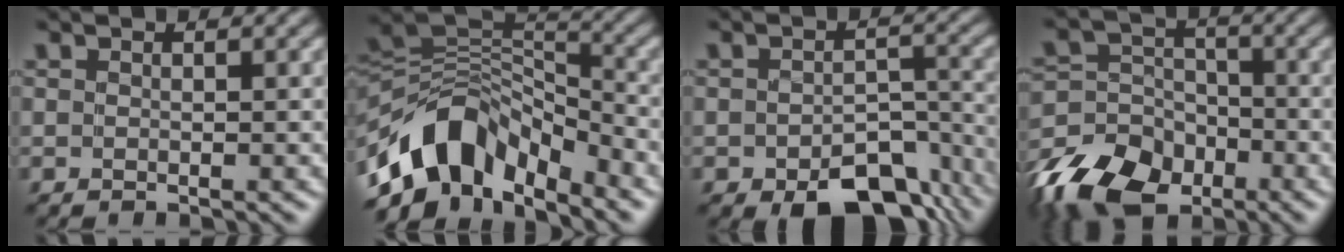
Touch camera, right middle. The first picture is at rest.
{"total": 9.7, "force": [-6.2, 5.6, 5.0], "torque": [-0.078, 0.010, -0.118]}
{"total": 8.3, "force": [-5.1, 4.3, 4.9], "torque": [-0.070, -0.018, -0.064]}
{"total": 10.6, "force": [-7.7, 6.1, 3.9], "torque": [-0.076, -0.011, -0.153]}